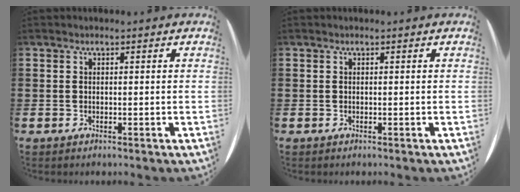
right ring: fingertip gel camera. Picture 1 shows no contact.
{"total": 0.0}